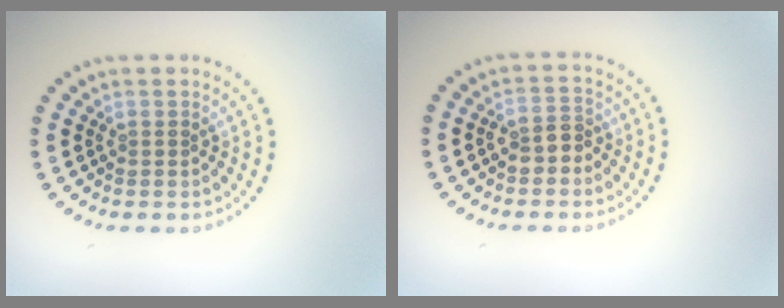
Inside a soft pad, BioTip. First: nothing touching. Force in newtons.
{"total": 2.0, "press": 1.9, "slide": 0.7}